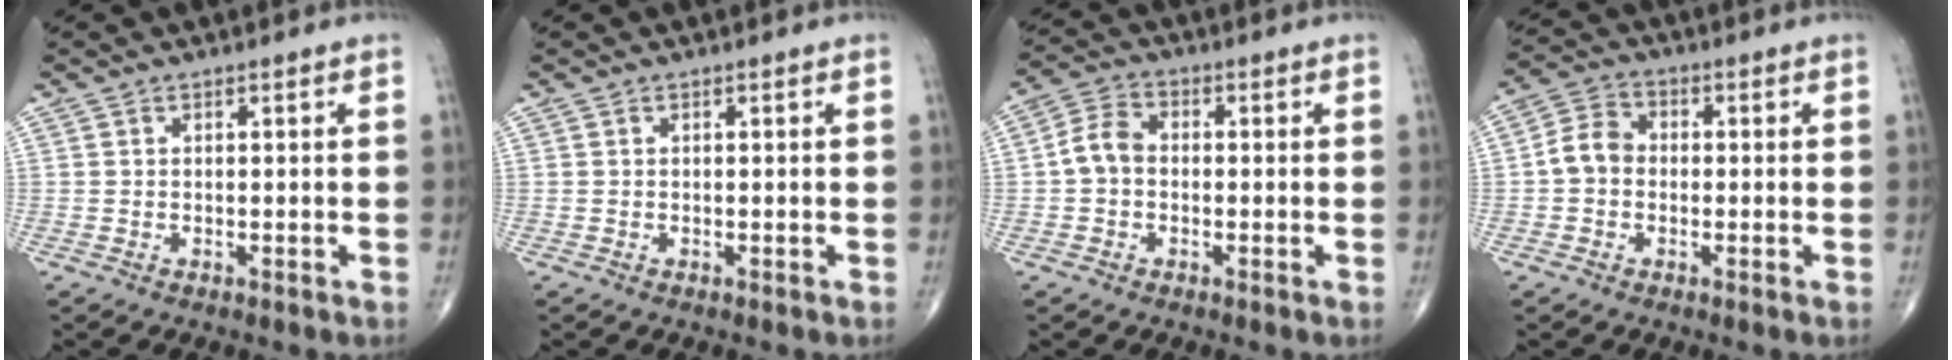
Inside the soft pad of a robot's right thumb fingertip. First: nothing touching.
{"total": 0.0}
{"total": 5.4, "force": [-0.6, 4.1, 3.4], "torque": [-0.059, 0.018, -0.022]}
{"total": 5.8, "force": [-0.6, 4.8, 3.2], "torque": [-0.048, 0.021, -0.023]}